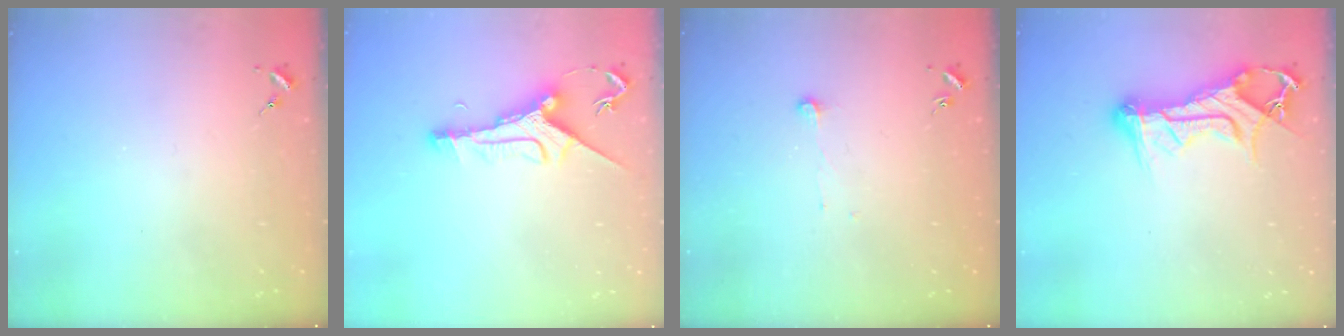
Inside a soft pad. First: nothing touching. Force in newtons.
{"total": 12.0, "press": 12.0, "slide": 0.6}
{"total": 3.7, "press": 3.7, "slide": 0.4}
{"total": 18.2, "press": 18.2, "slide": 1.8}